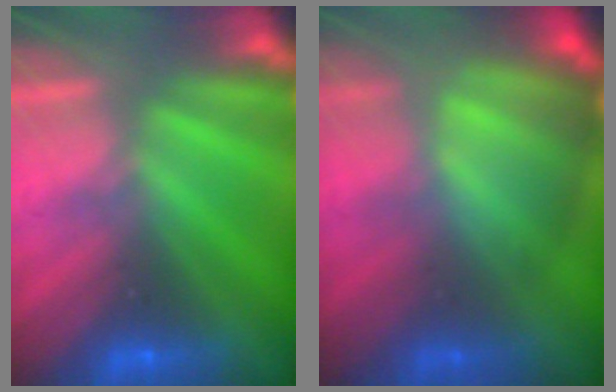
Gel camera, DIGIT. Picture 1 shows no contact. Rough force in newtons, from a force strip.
{"total": 7.8}